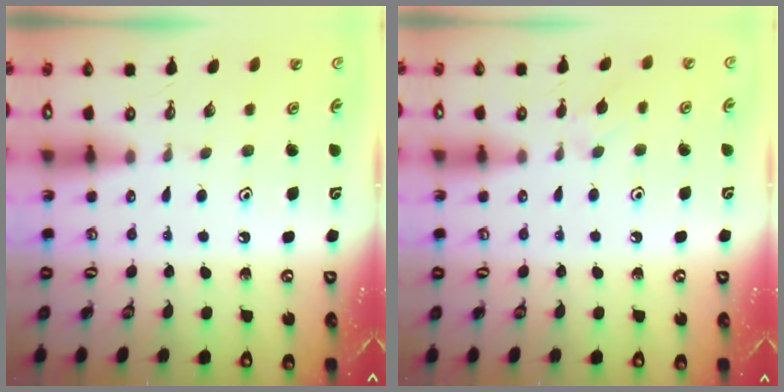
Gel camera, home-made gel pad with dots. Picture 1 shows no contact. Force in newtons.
{"total": 3.8, "press": 3.7, "slide": 0.7}